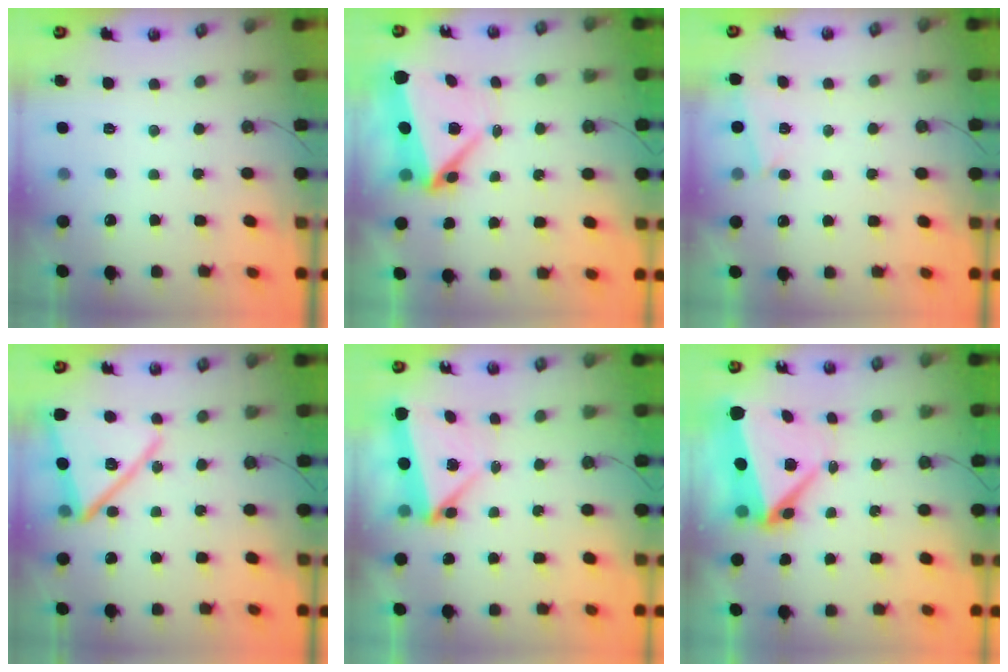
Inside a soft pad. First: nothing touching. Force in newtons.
{"total": 7.5, "press": 7.2, "slide": 1.8}
{"total": 2.3, "press": 2.2, "slide": 0.9}
{"total": 17.7, "press": 17.6, "slide": 1.4}
{"total": 5.7, "press": 5.6, "slide": 0.7}
{"total": 8.3, "press": 8.2, "slide": 1.2}